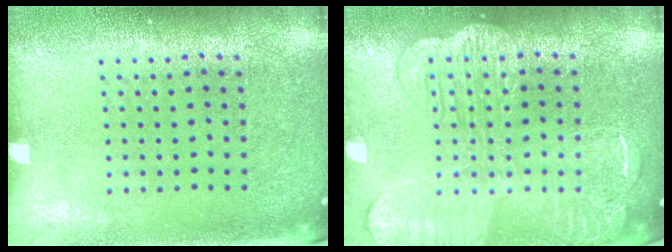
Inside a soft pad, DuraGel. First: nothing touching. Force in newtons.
{"total": 3.9, "press": 3.9, "slide": 0.5}